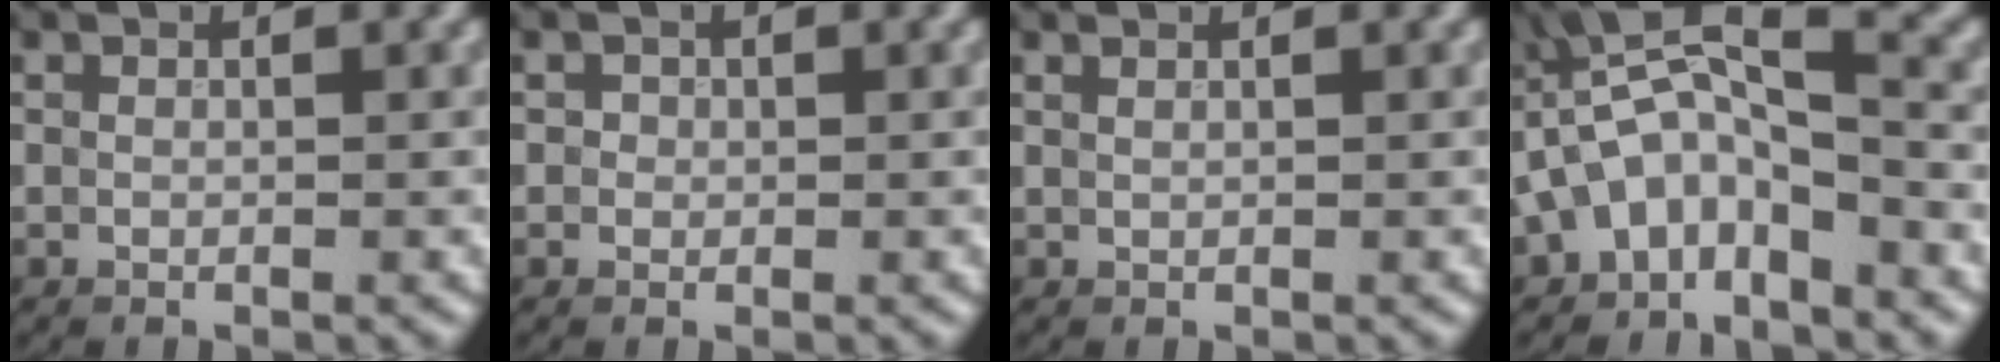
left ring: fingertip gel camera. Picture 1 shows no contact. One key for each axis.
{"total": 0.6, "fx": 0.1, "fy": 0.6, "fz": 0.1, "tx": 0.003, "ty": -0.004, "tz": -0.001}
{"total": 1.2, "fx": 0.9, "fy": 0.5, "fz": 0.6, "tx": -0.001, "ty": -0.004, "tz": 0.005}
{"total": 8.1, "fx": -1.1, "fy": 4.2, "fz": 6.8, "tx": -0.119, "ty": 0.028, "tz": -0.036}